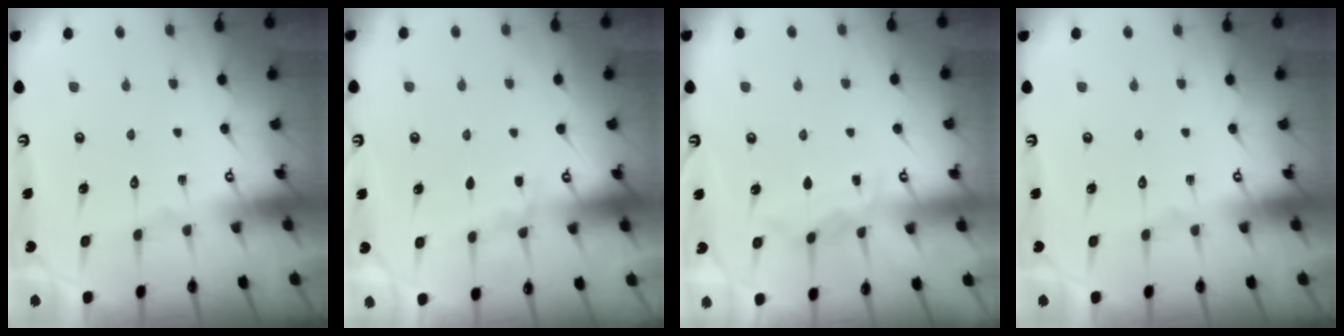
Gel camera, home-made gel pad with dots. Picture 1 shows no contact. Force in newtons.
{"total": 4.6, "press": 4.6, "slide": 0.5}
{"total": 5.1, "press": 5.1, "slide": 0.5}
{"total": 0.0}